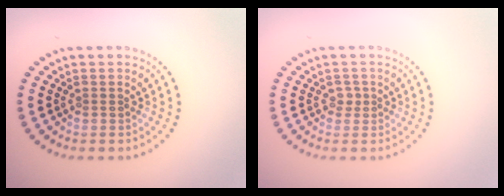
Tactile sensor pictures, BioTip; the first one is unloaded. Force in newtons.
{"total": 0.9, "press": 0.7, "slide": 0.6}